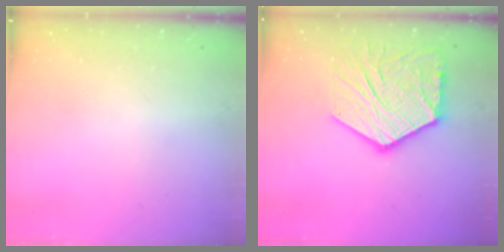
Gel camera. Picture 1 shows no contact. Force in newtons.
{"total": 18.2, "press": 18.1, "slide": 1.6}